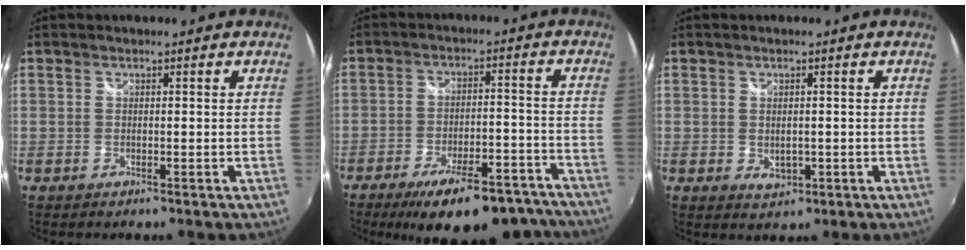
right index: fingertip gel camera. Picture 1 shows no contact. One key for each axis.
{"total": 19.6, "fx": -15.9, "fy": 6.4, "fz": 9.6, "tx": -0.157, "ty": -0.003, "tz": -0.208}
{"total": 3.0, "fx": -0.4, "fy": 2.1, "fz": 2.1, "tx": -0.035, "ty": -0.005, "tz": -0.003}